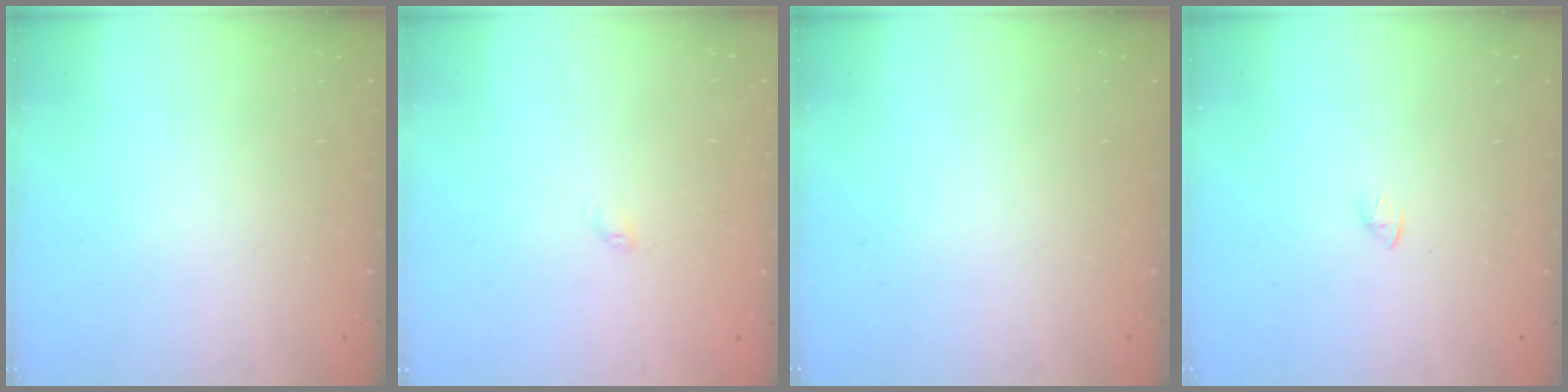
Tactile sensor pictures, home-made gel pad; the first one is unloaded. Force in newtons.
{"total": 2.3, "press": 2.3, "slide": 0.3}
{"total": 0.0}
{"total": 1.4, "press": 1.3, "slide": 0.4}